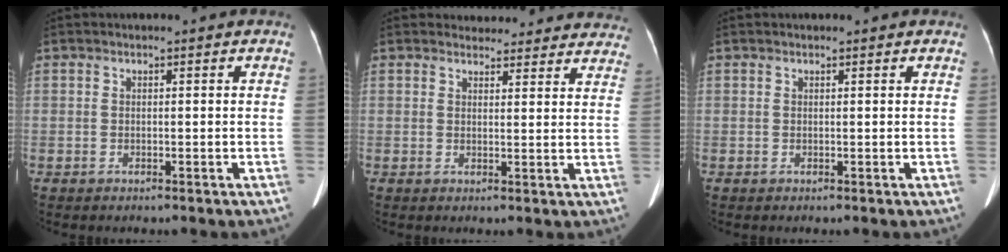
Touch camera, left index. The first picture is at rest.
{"total": 15.2, "force": [14.3, 4.6, 2.2], "torque": [0.005, -0.009, 0.145]}
{"total": 0.9, "force": [0.8, 0.1, 0.4], "torque": [-0.006, 0.014, 0.012]}